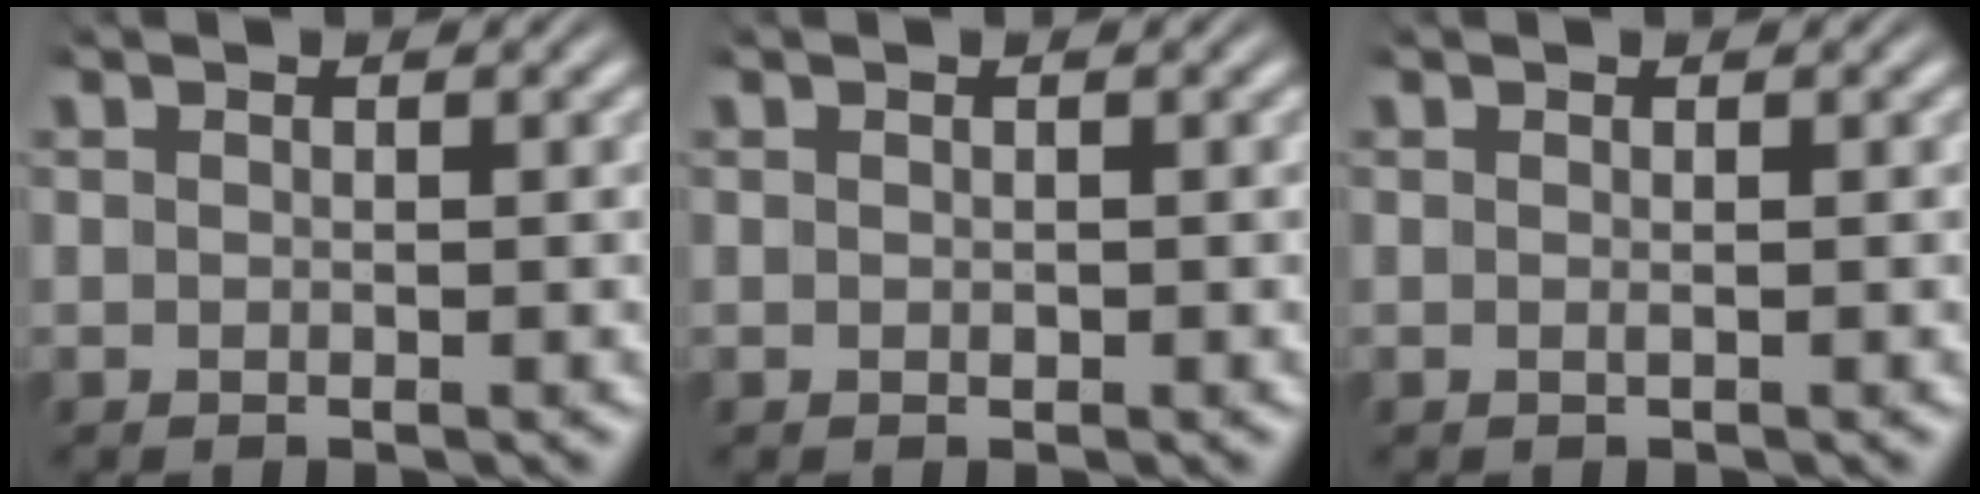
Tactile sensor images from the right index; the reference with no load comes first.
{"total": 0.0}
{"total": 0.0}